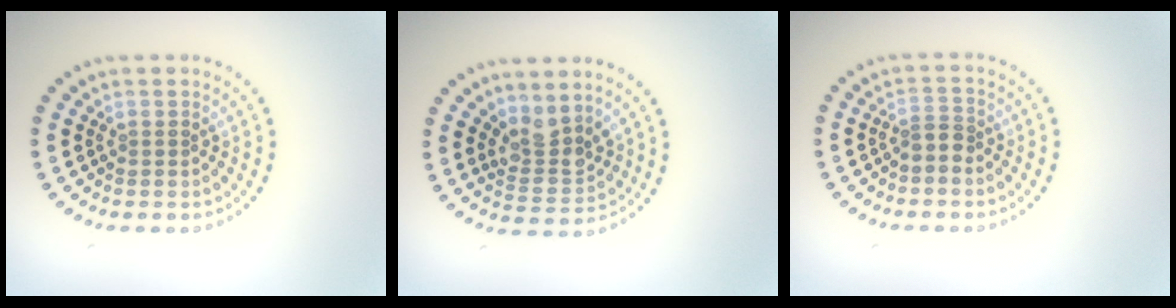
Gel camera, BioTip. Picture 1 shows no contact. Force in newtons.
{"total": 2.9, "press": 2.4, "slide": 1.6}
{"total": 1.8, "press": 1.3, "slide": 1.2}